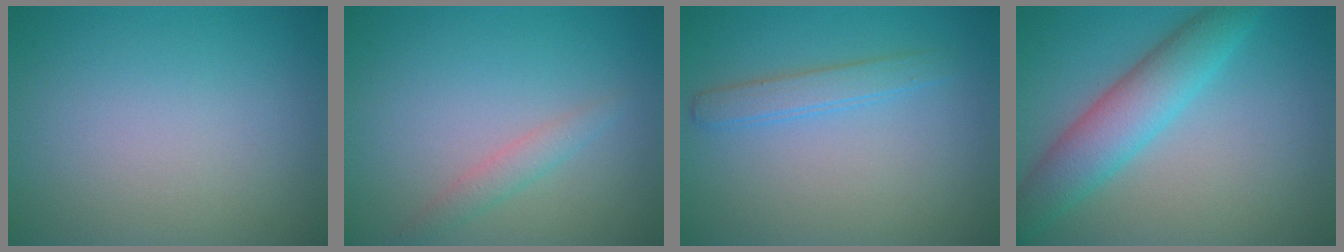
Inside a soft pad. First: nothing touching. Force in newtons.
{"total": 1.5, "press": 1.5, "slide": 0.1}
{"total": 2.0, "press": 2.0, "slide": 0.0}
{"total": 4.6, "press": 4.6, "slide": 0.2}